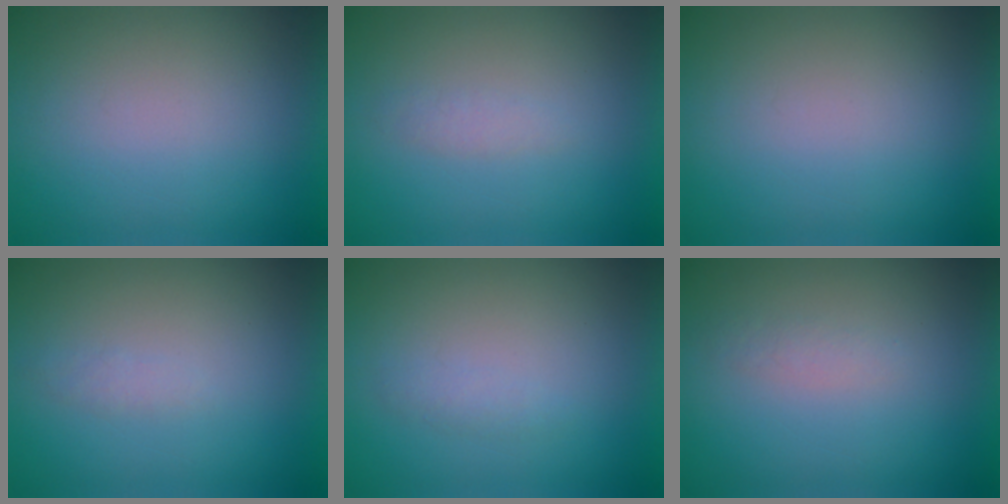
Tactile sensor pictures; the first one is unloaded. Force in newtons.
{"total": 1.4}
{"total": 0.0}
{"total": 1.2}
{"total": 1.3}
{"total": 1.3}